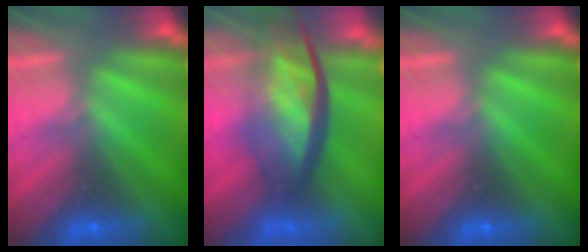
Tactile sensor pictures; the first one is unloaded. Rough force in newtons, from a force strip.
{"total": 10.6}
{"total": 0.0}